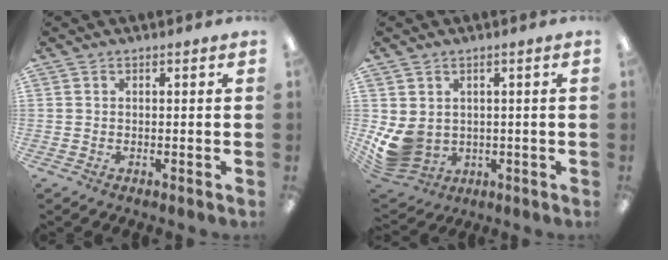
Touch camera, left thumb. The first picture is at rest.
{"total": 8.1, "force": [0.1, 6.9, 4.3], "torque": [-0.111, -0.014, 0.009]}